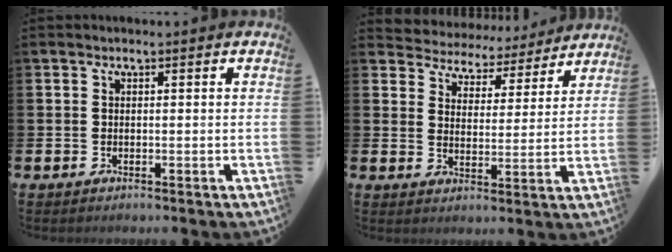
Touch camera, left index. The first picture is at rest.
{"total": 4.8, "force": [4.5, 1.7, -0.4], "torque": [-0.013, -0.044, 0.072]}